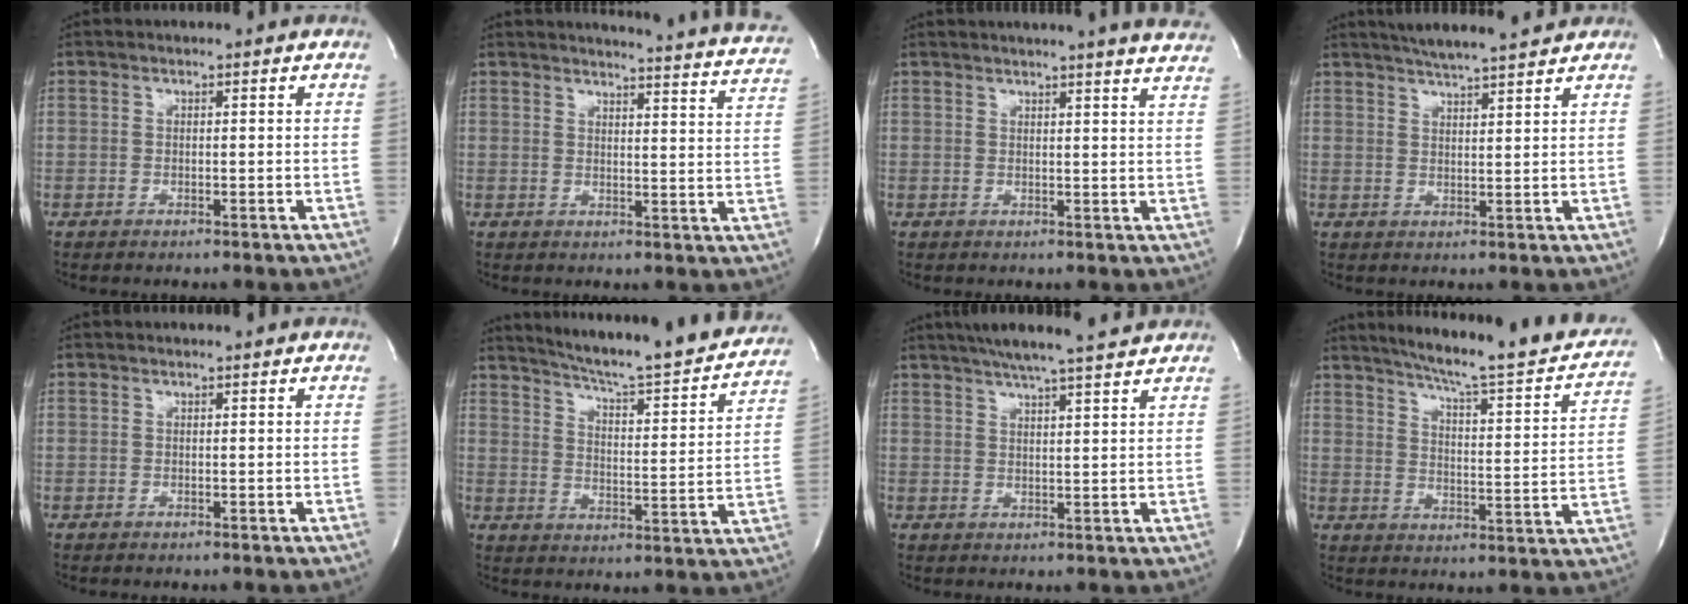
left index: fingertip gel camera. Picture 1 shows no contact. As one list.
[{"total": 20.0, "force": [19.5, 0.4, 4.6], "torque": [-0.061, -0.095, 0.208]}, {"total": 15.4, "force": [14.3, -0.2, 5.8], "torque": [-0.090, -0.023, 0.163]}, {"total": 9.4, "force": [8.5, 0.5, 4.1], "torque": [-0.069, 0.011, 0.119]}, {"total": 0.0}, {"total": 21.9, "force": [20.1, 1.0, 8.8], "torque": [-0.135, -0.052, 0.263]}, {"total": 11.4, "force": [9.9, 0.0, 5.6], "torque": [-0.094, 0.013, 0.135]}, {"total": 22.9, "force": [19.7, 2.5, 11.3], "torque": [-0.164, -0.036, 0.246]}]